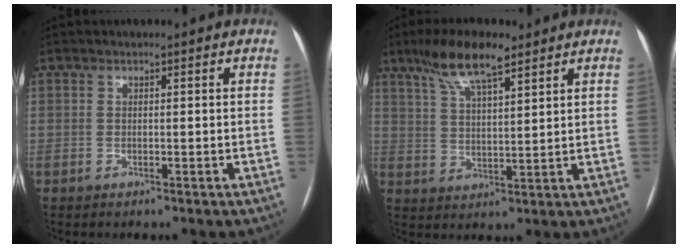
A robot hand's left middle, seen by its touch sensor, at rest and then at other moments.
{"total": 9.4, "force": [6.6, 1.9, 6.4], "torque": [-0.128, 0.014, 0.122]}